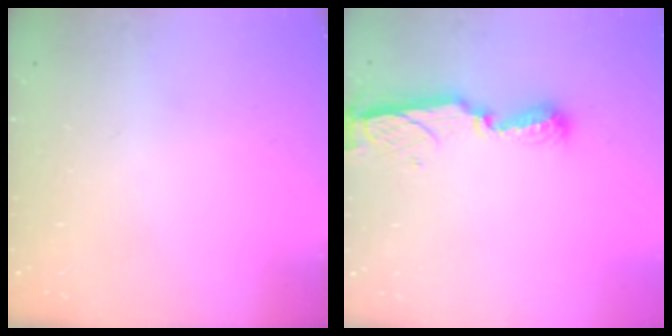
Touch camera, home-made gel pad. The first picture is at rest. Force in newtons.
{"total": 8.5, "press": 8.5, "slide": 0.3}